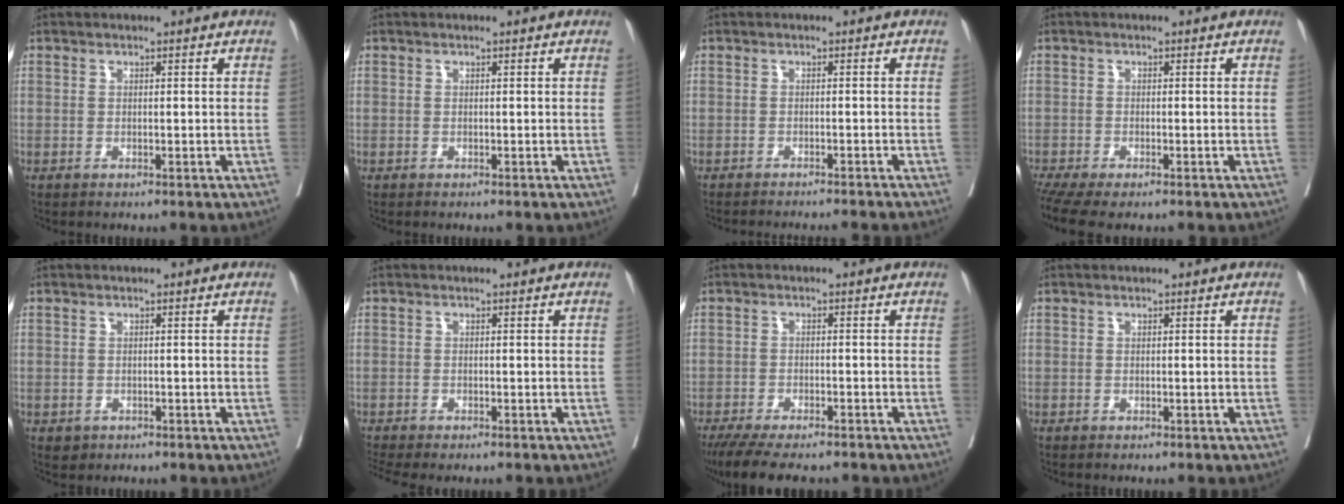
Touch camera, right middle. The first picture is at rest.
{"total": 0.0}
{"total": 9.2, "force": [-8.7, -0.3, 3.1], "torque": [-0.019, -0.014, -0.103]}
{"total": 5.2, "force": [-4.2, 0.9, 3.0], "torque": [-0.046, -0.010, -0.072]}
{"total": 1.2, "force": [-0.5, 1.1, 0.3], "torque": [-0.004, 0.003, 0.001]}
{"total": 3.6, "force": [-3.1, 0.4, 1.8], "torque": [-0.027, -0.007, -0.052]}
{"total": 10.9, "force": [-9.2, 2.5, 5.2], "torque": [-0.078, -0.017, -0.138]}
{"total": 0.0}